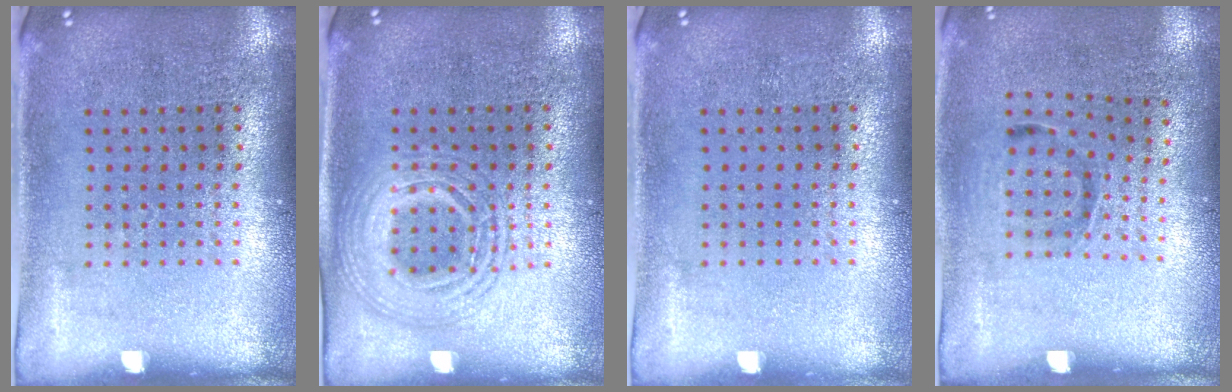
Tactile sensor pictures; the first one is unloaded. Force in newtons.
{"total": 2.8, "press": 2.8, "slide": 0.3}
{"total": 0.0}
{"total": 0.9, "press": 0.7, "slide": 0.6}